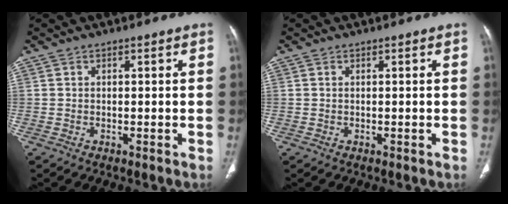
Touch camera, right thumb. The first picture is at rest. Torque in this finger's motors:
{"motor_torque": [-0.09, 0.25, -0.04, 0.10, -0.04]}